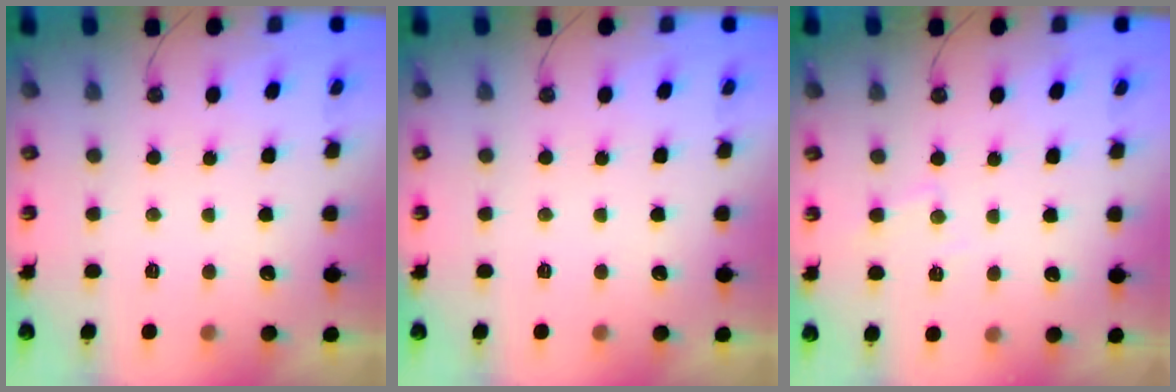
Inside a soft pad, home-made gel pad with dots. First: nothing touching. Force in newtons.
{"total": 0.0}
{"total": 4.6, "press": 4.5, "slide": 0.8}